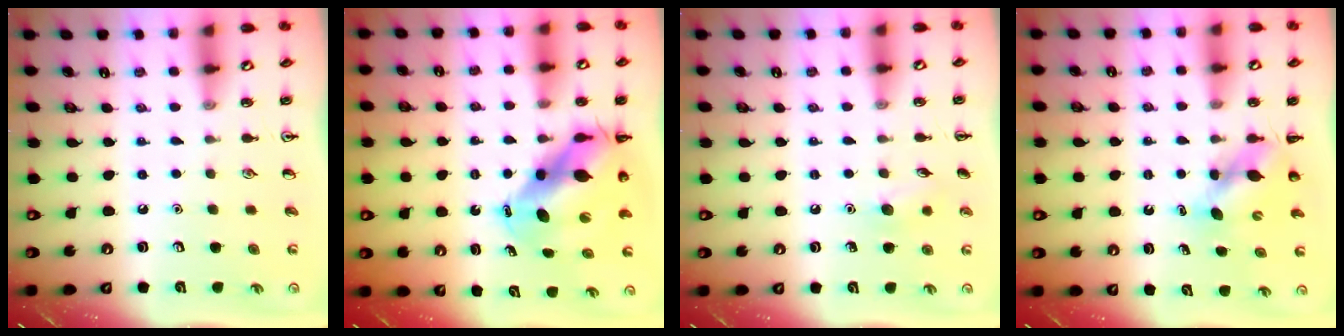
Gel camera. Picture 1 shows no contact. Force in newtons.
{"total": 9.5, "press": 9.1, "slide": 2.4}
{"total": 6.9, "press": 6.7, "slide": 1.8}
{"total": 5.2, "press": 5.1, "slide": 0.7}